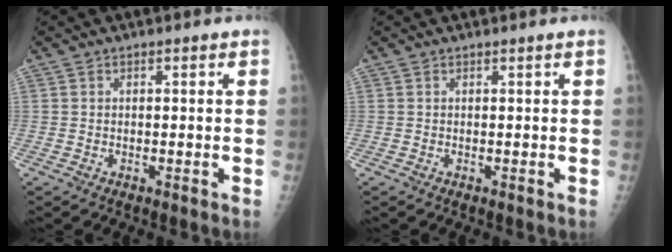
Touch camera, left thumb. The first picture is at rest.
{"total": 0.0}